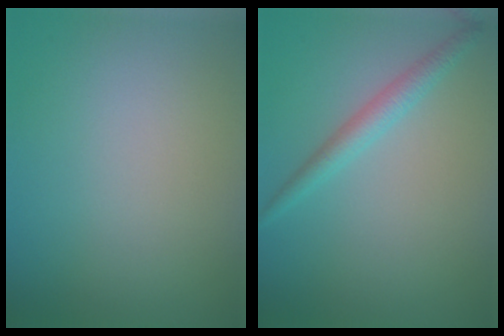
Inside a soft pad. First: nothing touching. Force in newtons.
{"total": 2.2, "press": 2.2, "slide": 0.1}